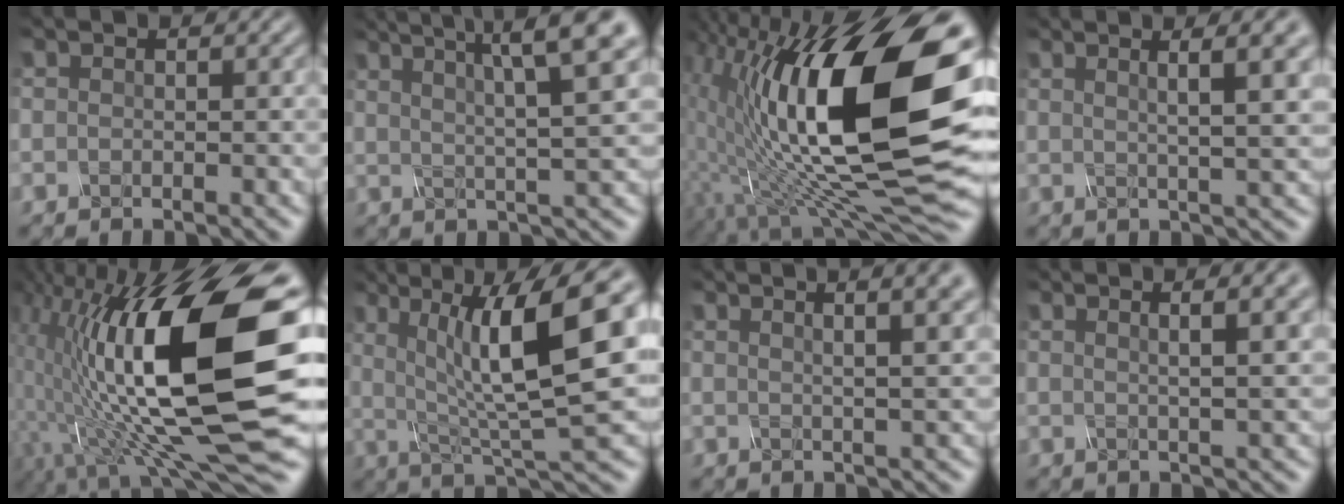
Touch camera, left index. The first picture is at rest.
{"total": 8.4, "force": [4.5, 1.6, 7.0], "torque": [-0.099, 0.025, 0.060]}
{"total": 18.0, "force": [1.8, 6.3, 16.7], "torque": [-0.259, 0.001, 0.023]}
{"total": 7.7, "force": [3.7, 2.1, 6.4], "torque": [-0.058, 0.033, 0.023]}
{"total": 17.8, "force": [0.2, 5.3, 17.0], "torque": [-0.279, 0.016, -0.004]}
{"total": 12.3, "force": [2.6, 3.0, 11.6], "torque": [-0.181, 0.006, 0.046]}
{"total": 9.8, "force": [5.4, 3.8, 7.2], "torque": [-0.053, 0.053, 0.037]}
{"total": 7.0, "force": [3.6, 2.3, 5.5], "torque": [-0.043, 0.035, 0.013]}